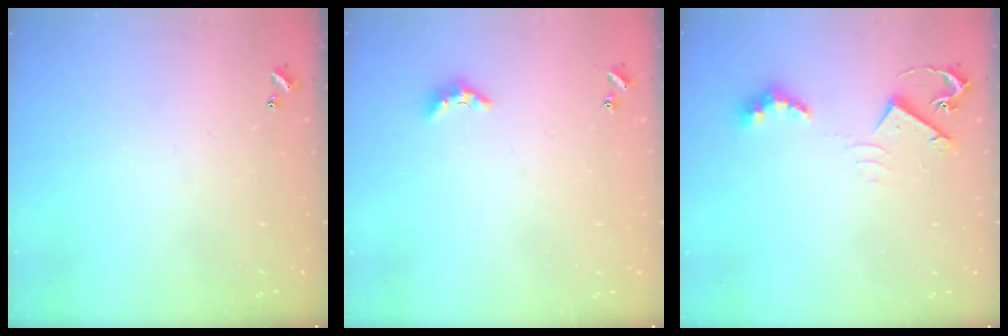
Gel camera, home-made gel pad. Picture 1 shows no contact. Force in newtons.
{"total": 3.0, "press": 3.0, "slide": 0.6}
{"total": 6.6, "press": 6.5, "slide": 1.0}